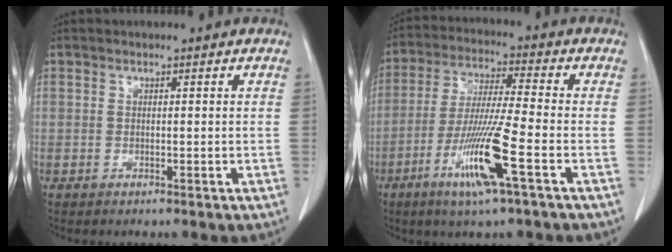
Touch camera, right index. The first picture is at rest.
{"total": 12.1, "force": [-5.1, -0.5, 10.9], "torque": [-0.217, -0.022, -0.100]}